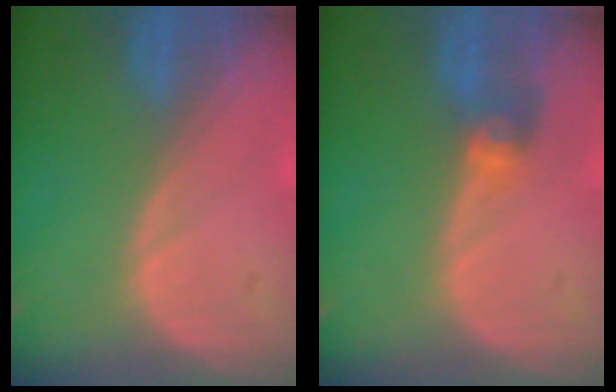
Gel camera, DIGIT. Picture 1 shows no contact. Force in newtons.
{"total": 2.7, "press": 2.7, "slide": 0.1}